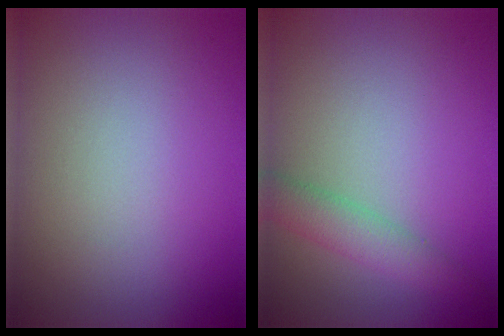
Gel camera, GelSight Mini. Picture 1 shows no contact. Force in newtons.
{"total": 2.2, "press": 2.2, "slide": 0.1}